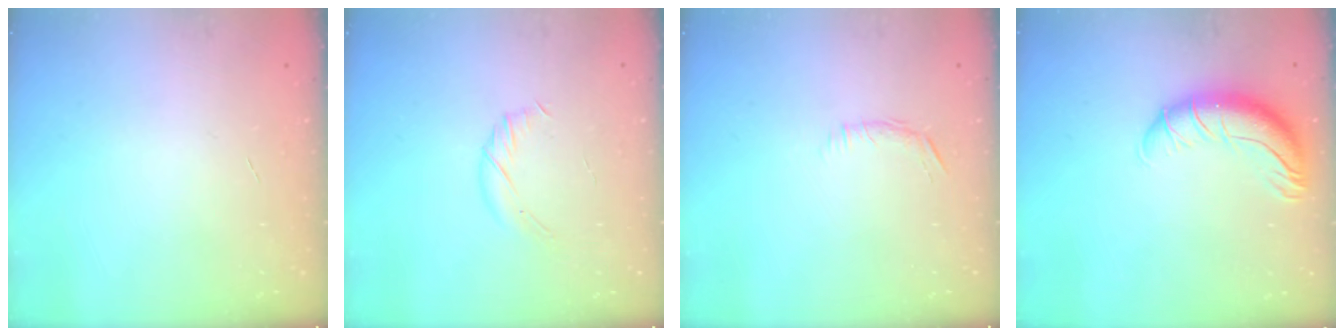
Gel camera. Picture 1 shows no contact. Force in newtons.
{"total": 5.0, "press": 4.8, "slide": 1.4}
{"total": 6.2, "press": 5.9, "slide": 1.9}
{"total": 12.1, "press": 11.8, "slide": 2.9}